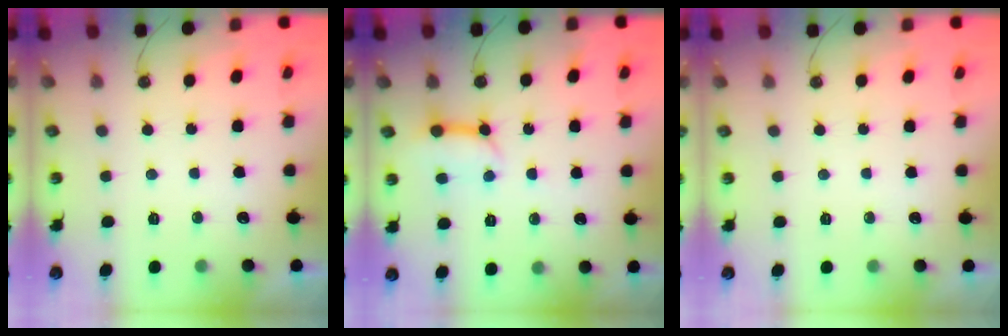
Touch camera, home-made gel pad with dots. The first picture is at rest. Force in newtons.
{"total": 9.8, "press": 9.8, "slide": 1.0}
{"total": 0.0}